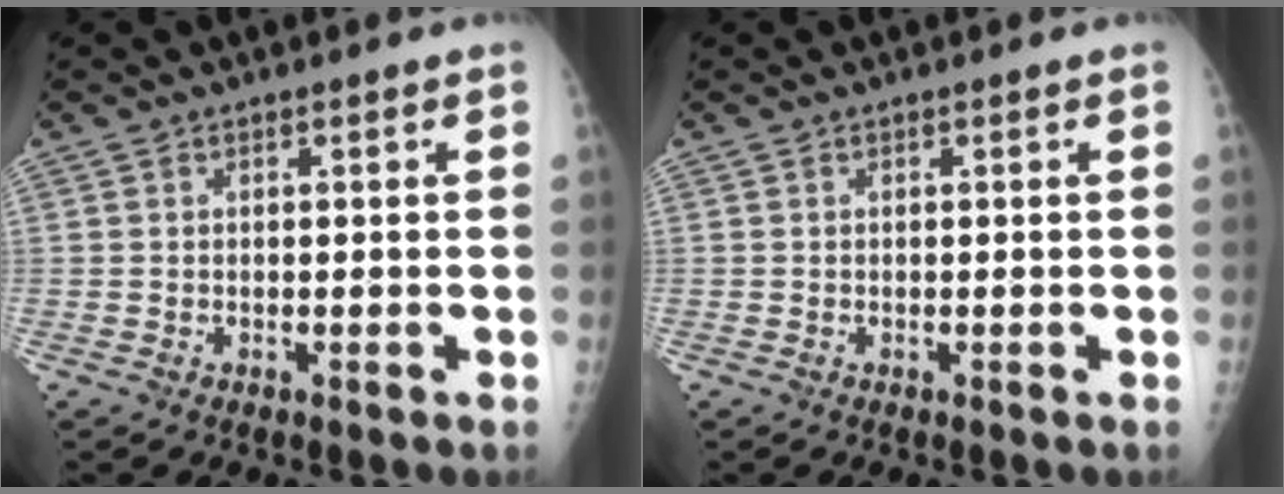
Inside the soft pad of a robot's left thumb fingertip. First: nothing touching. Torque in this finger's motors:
{"motor_torque": [0.24, 0.24, 0.13, -0.13, 0.00]}